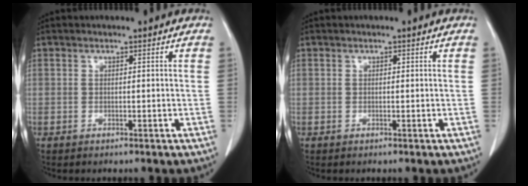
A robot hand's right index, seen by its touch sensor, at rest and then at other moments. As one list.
[{"total": 0.0}]